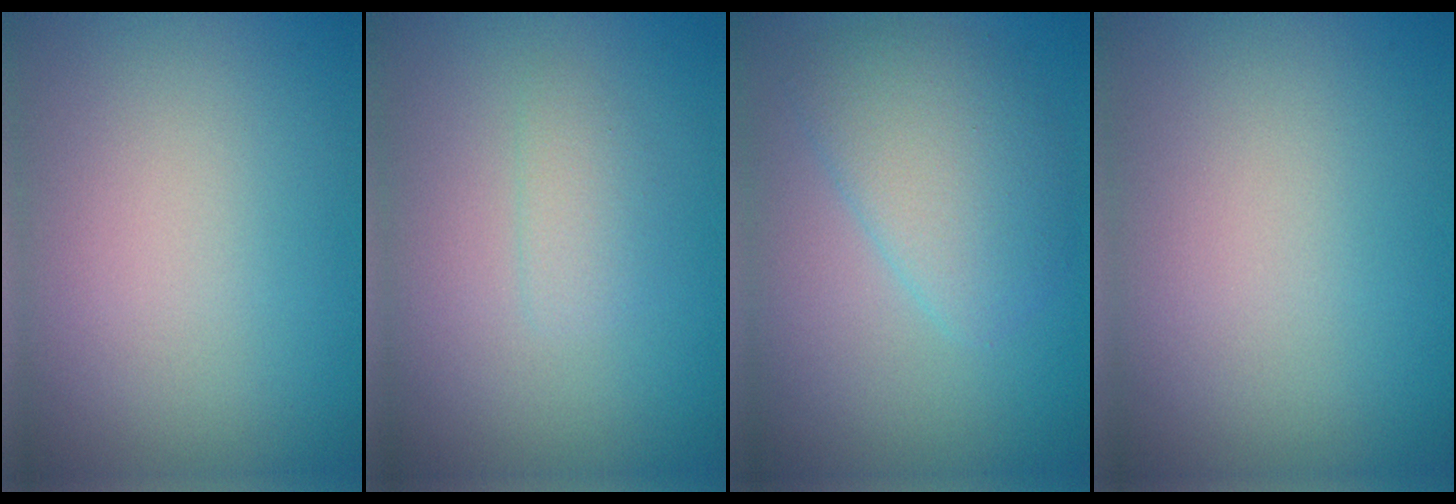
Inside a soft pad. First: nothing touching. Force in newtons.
{"total": 1.3, "press": 1.3, "slide": 0.1}
{"total": 4.0, "press": 4.0, "slide": 0.2}
{"total": 0.0}